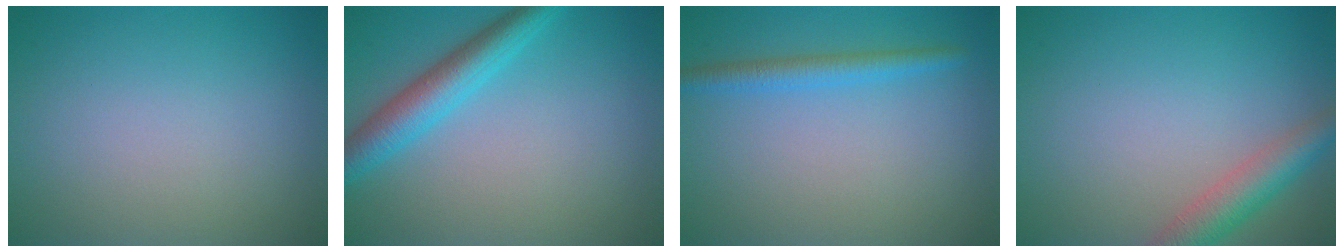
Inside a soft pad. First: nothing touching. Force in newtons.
{"total": 4.2, "press": 4.2, "slide": 0.1}
{"total": 2.2, "press": 2.2, "slide": 0.2}
{"total": 3.8, "press": 3.8, "slide": 0.2}